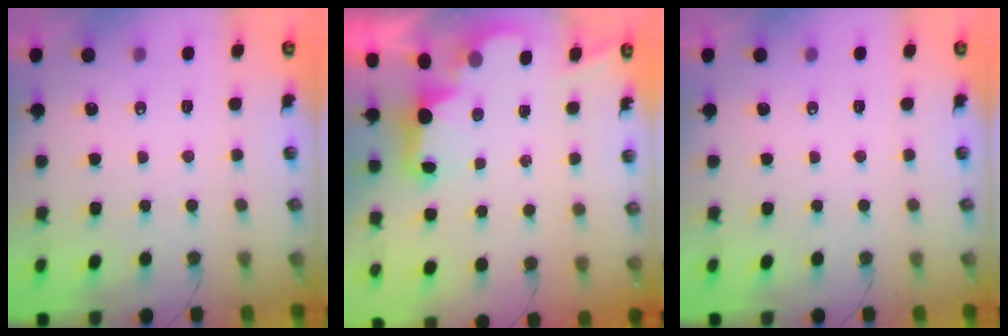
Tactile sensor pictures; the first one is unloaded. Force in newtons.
{"total": 3.0, "press": 2.9, "slide": 0.6}
{"total": 0.0}